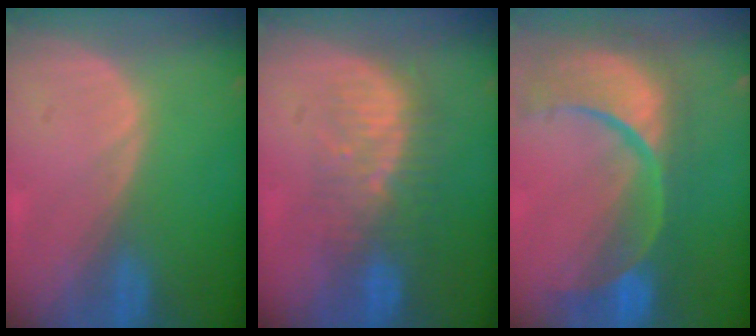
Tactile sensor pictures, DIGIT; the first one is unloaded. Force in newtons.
{"total": 8.3, "press": 7.7, "slide": 3.1}
{"total": 13.7, "press": 10.8, "slide": 8.4}